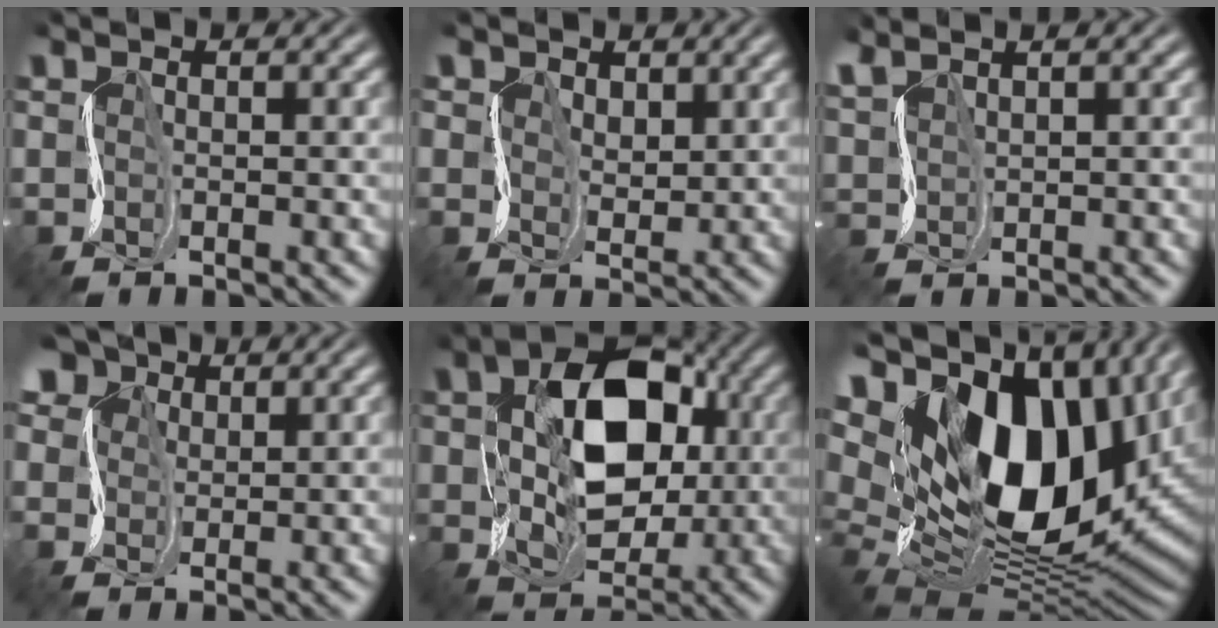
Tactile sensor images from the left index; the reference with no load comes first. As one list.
[{"total": 4.9, "force": [2.5, 3.6, 2.2], "torque": [-0.052, 0.021, 0.020]}, {"total": 1.9, "force": [1.9, 0.0, 0.1], "torque": [-0.021, 0.011, 0.035]}, {"total": 9.7, "force": [5.3, 6.9, 4.2], "torque": [-0.093, 0.043, 0.064]}, {"total": 10.6, "force": [1.4, 7.3, 7.6], "torque": [-0.130, 0.010, 0.021]}, {"total": 18.2, "force": [6.7, 10.9, 13.0], "torque": [-0.249, 0.017, 0.120]}]